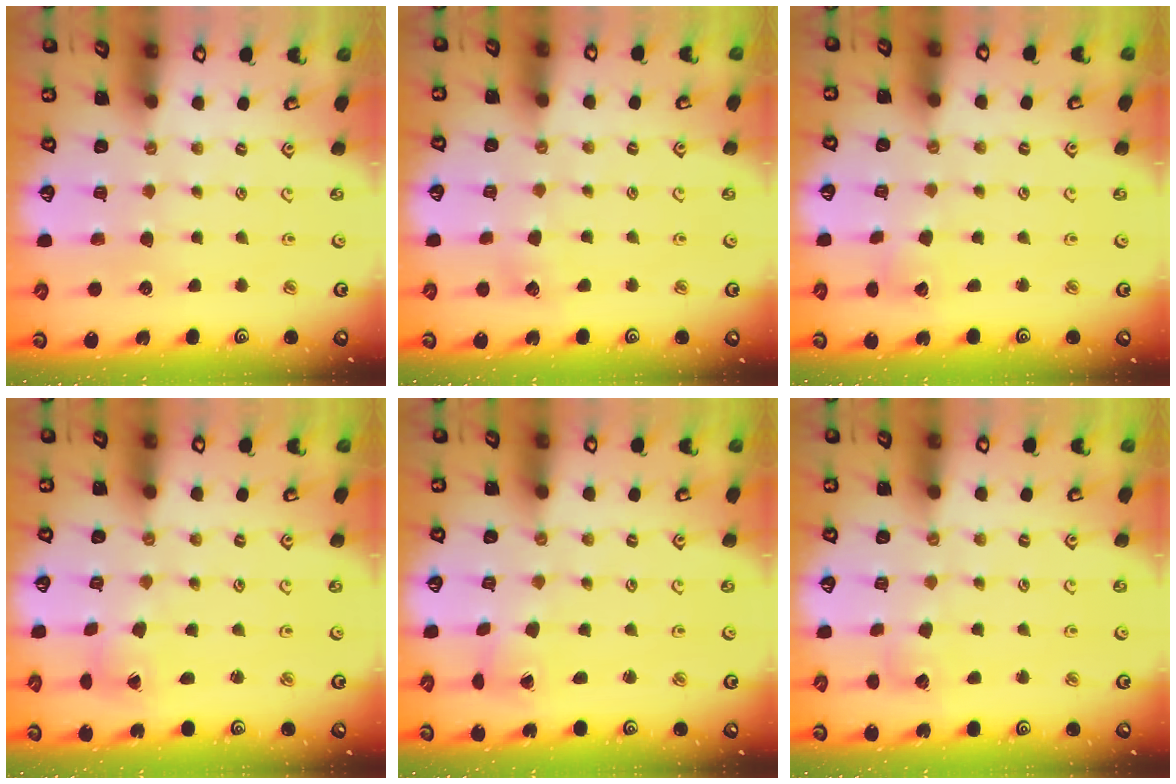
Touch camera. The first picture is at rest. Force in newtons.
{"total": 5.3, "press": 5.3, "slide": 0.6}
{"total": 3.7, "press": 3.7, "slide": 0.3}
{"total": 0.6, "press": 0.6, "slide": 0.2}
{"total": 1.7, "press": 1.7, "slide": 0.2}
{"total": 3.8, "press": 3.7, "slide": 0.5}